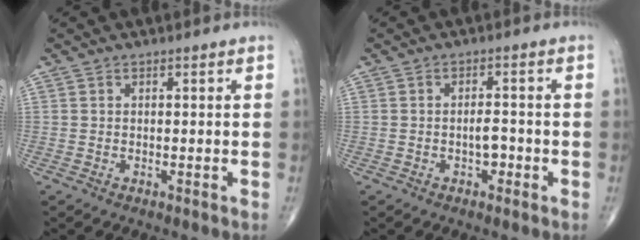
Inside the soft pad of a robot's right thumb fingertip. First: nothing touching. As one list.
[{"total": 2.6, "force": [-0.9, 1.4, 2.0], "torque": [-0.020, 0.008, -0.016]}]